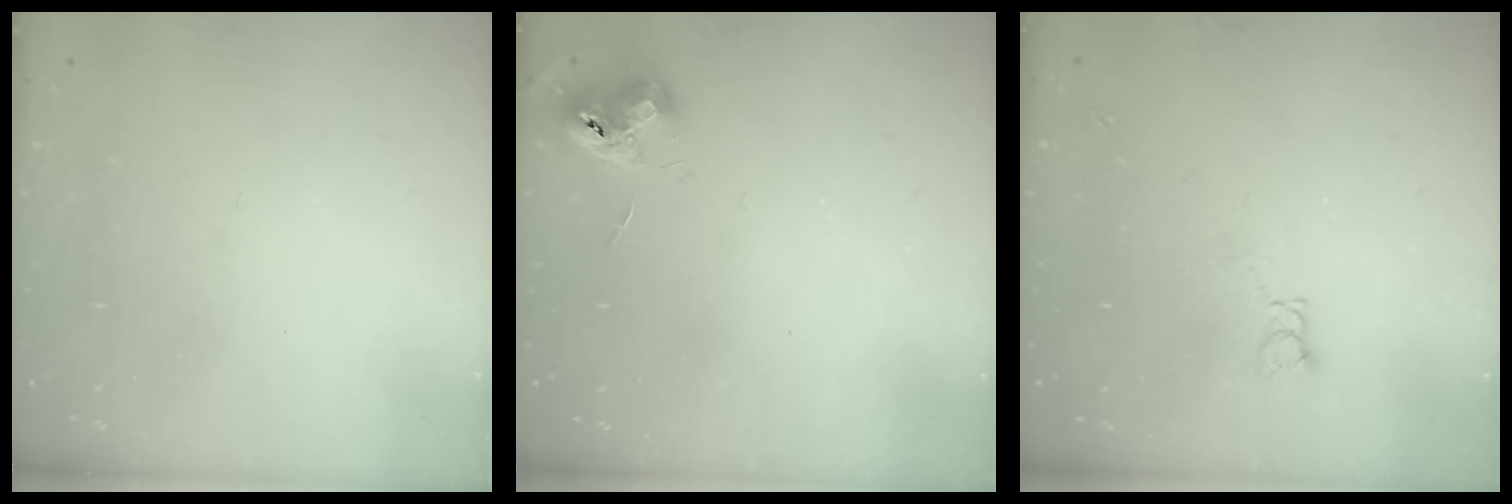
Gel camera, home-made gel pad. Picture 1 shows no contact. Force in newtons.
{"total": 9.1, "press": 9.1, "slide": 0.4}
{"total": 2.2, "press": 2.2, "slide": 0.3}